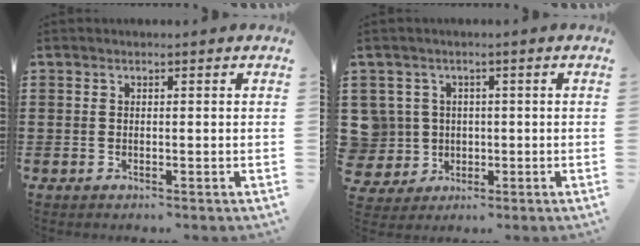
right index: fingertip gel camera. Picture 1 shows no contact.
{"total": 5.0, "force": [0.2, 5.0, 0.6], "torque": [-0.051, 0.009, 0.000]}